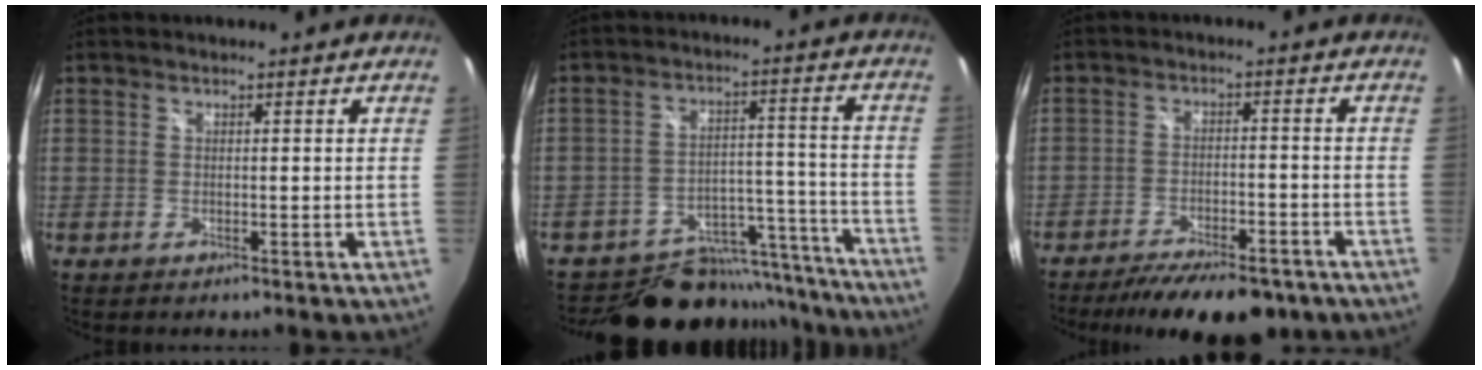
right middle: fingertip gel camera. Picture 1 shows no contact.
{"total": 17.6, "force": [-15.7, 7.6, 2.9], "torque": [-0.052, 0.063, -0.204]}
{"total": 15.2, "force": [-11.9, 4.9, 8.2], "torque": [-0.157, -0.025, -0.169]}